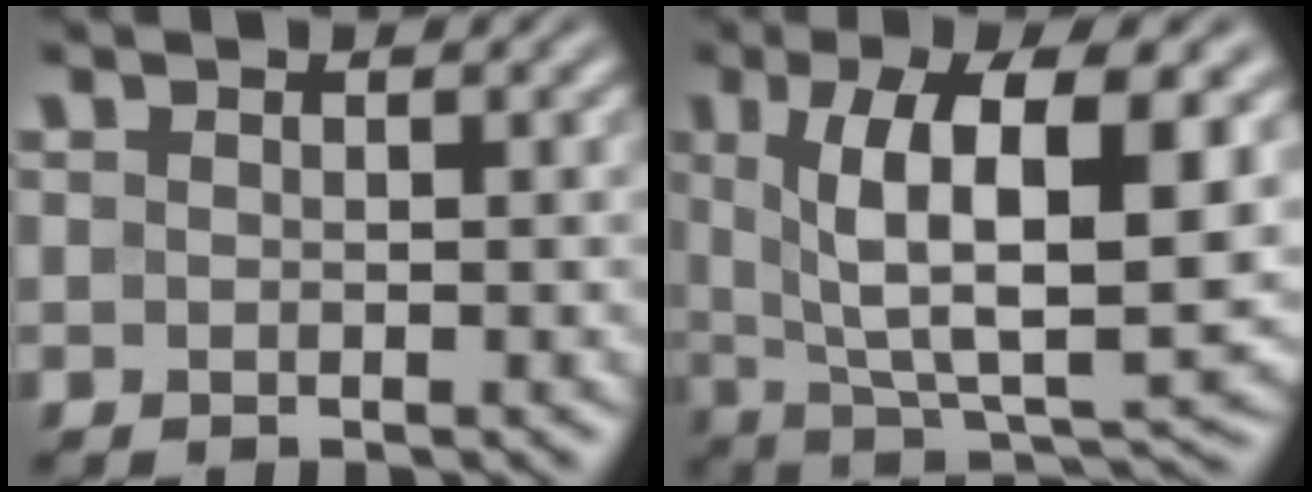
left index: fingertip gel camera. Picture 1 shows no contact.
{"total": 11.0, "force": [2.7, 3.4, 10.1], "torque": [-0.164, -0.005, 0.050]}